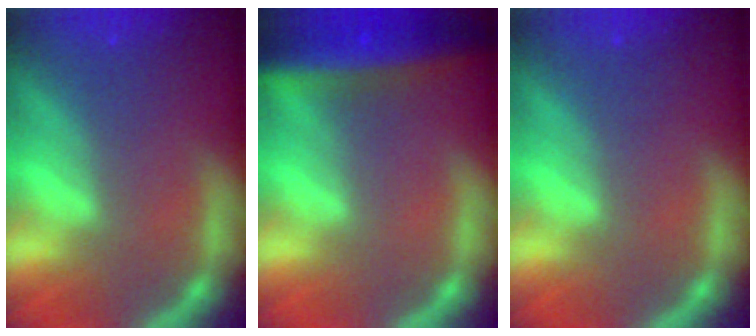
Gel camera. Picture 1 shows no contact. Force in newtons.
{"total": 7.4}
{"total": 0.0}